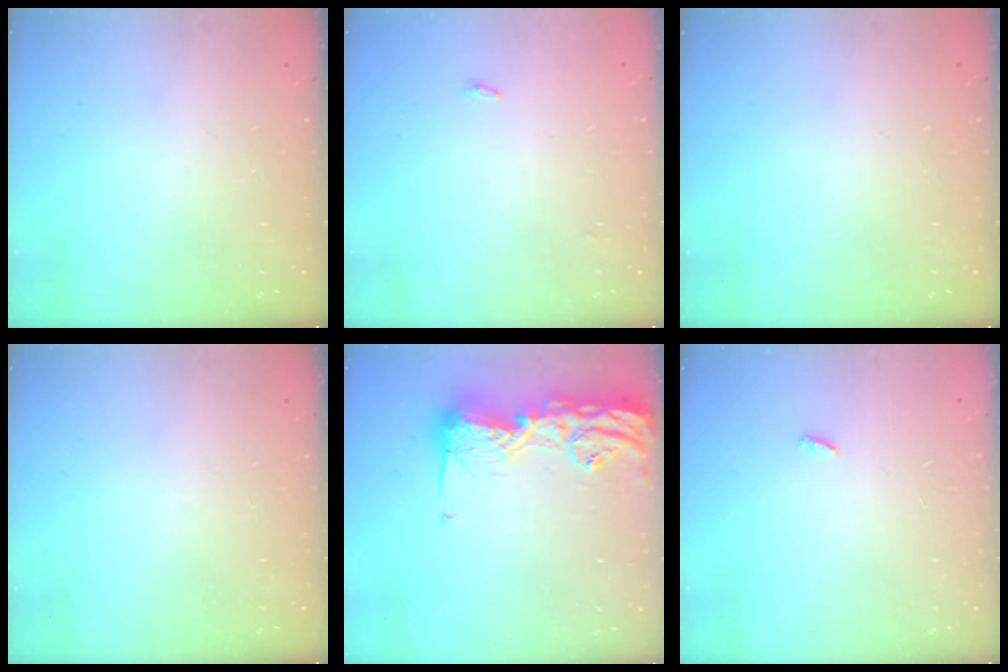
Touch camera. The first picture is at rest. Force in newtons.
{"total": 6.3, "press": 2.7, "slide": 5.7}
{"total": 0.0}
{"total": 0.0}
{"total": 17.7, "press": 17.6, "slide": 0.9}
{"total": 2.3, "press": 2.3, "slide": 0.2}